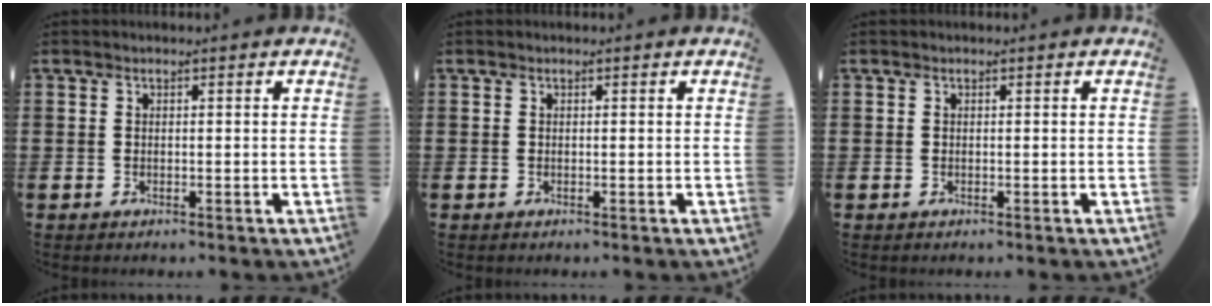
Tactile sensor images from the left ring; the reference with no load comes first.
{"total": 0.0}
{"total": 0.0}